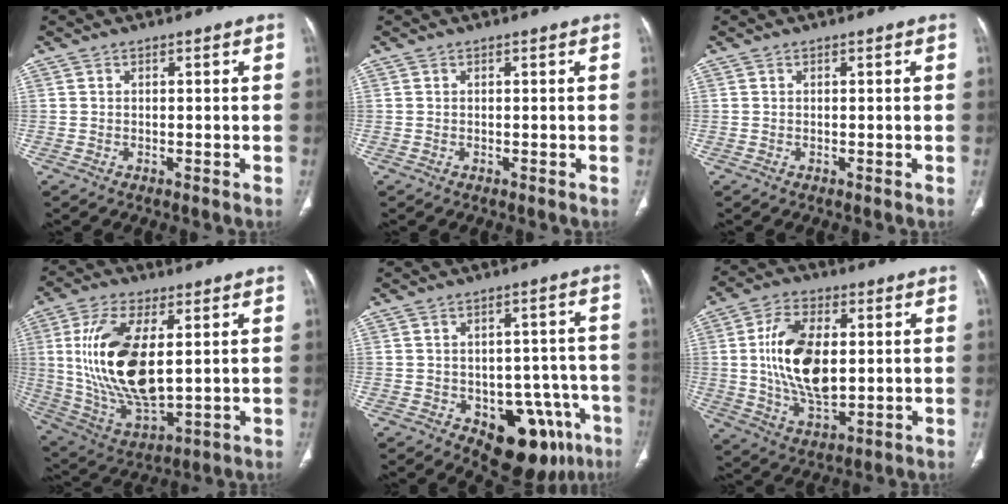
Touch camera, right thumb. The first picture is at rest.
{"total": 0.0}
{"total": 0.0}
{"total": 19.5, "force": [3.1, 9.1, 17.0], "torque": [-0.335, -0.021, 0.070]}
{"total": 15.1, "force": [-7.2, 8.8, 10.0], "torque": [-0.076, 0.036, -0.084]}
{"total": 15.6, "force": [1.5, 8.4, 13.0], "torque": [-0.234, -0.009, 0.033]}